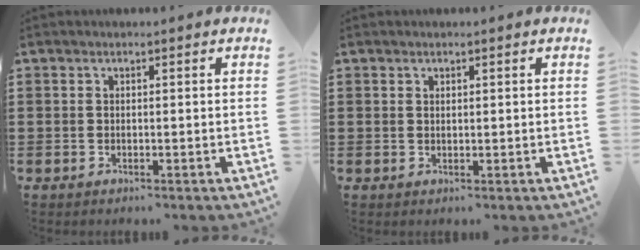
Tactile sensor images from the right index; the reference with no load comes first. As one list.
[{"total": 0.6, "force": [0.5, 0.4, 0.2], "torque": [-0.004, 0.003, 0.009]}]